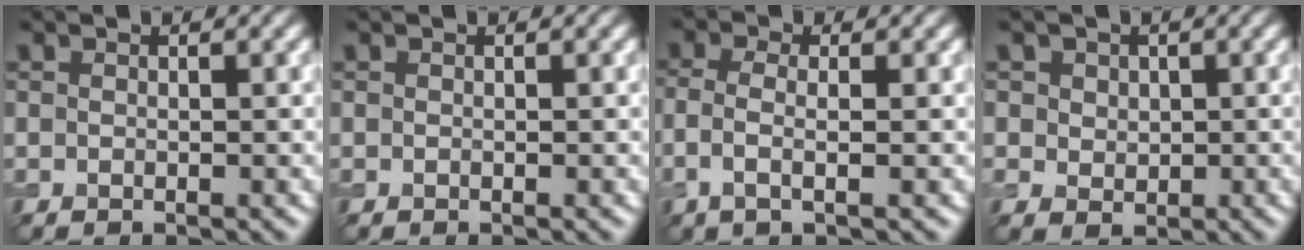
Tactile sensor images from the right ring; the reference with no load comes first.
{"total": 0.0}
{"total": 2.6, "force": [-0.4, 0.8, 2.4], "torque": [-0.057, -0.006, -0.007]}
{"total": 3.4, "force": [1.3, 2.7, 1.5], "torque": [-0.029, 0.009, 0.020]}